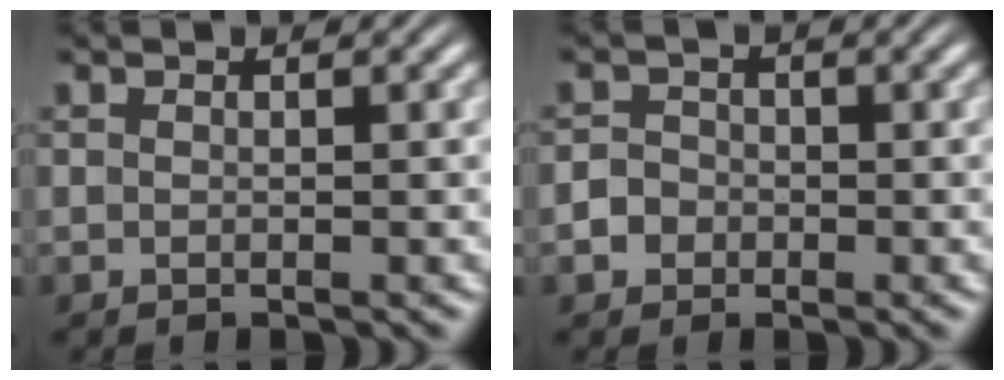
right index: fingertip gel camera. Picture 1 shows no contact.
{"total": 2.9, "force": [-1.0, 2.7, 0.5], "torque": [-0.019, -0.010, -0.021]}